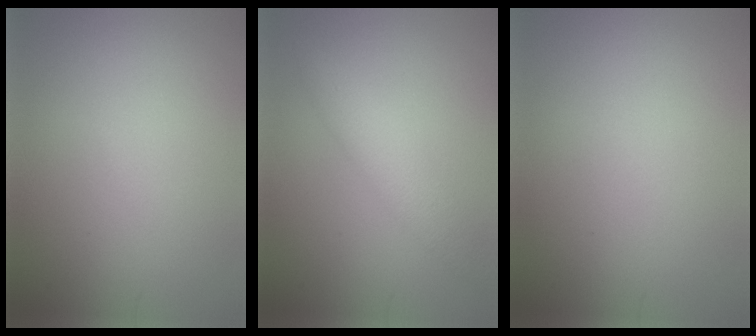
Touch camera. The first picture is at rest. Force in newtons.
{"total": 2.9, "press": 2.9, "slide": 0.1}
{"total": 0.0}